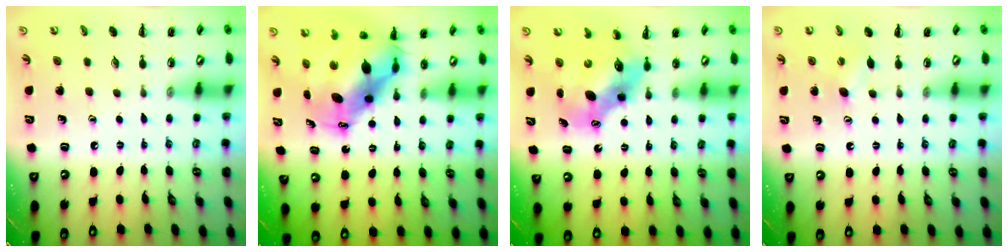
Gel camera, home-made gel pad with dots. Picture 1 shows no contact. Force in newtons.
{"total": 12.0, "press": 11.6, "slide": 2.8}
{"total": 7.7, "press": 7.5, "slide": 1.9}
{"total": 4.0, "press": 3.9, "slide": 0.8}